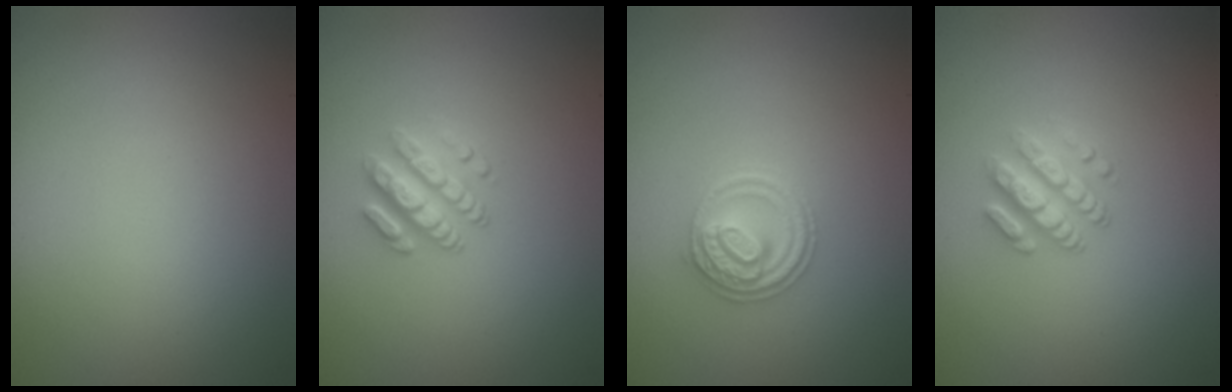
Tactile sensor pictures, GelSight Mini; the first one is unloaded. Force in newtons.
{"total": 2.9, "press": 2.5, "slide": 1.4}
{"total": 2.8, "press": 2.7, "slide": 0.6}
{"total": 2.9, "press": 2.4, "slide": 1.6}